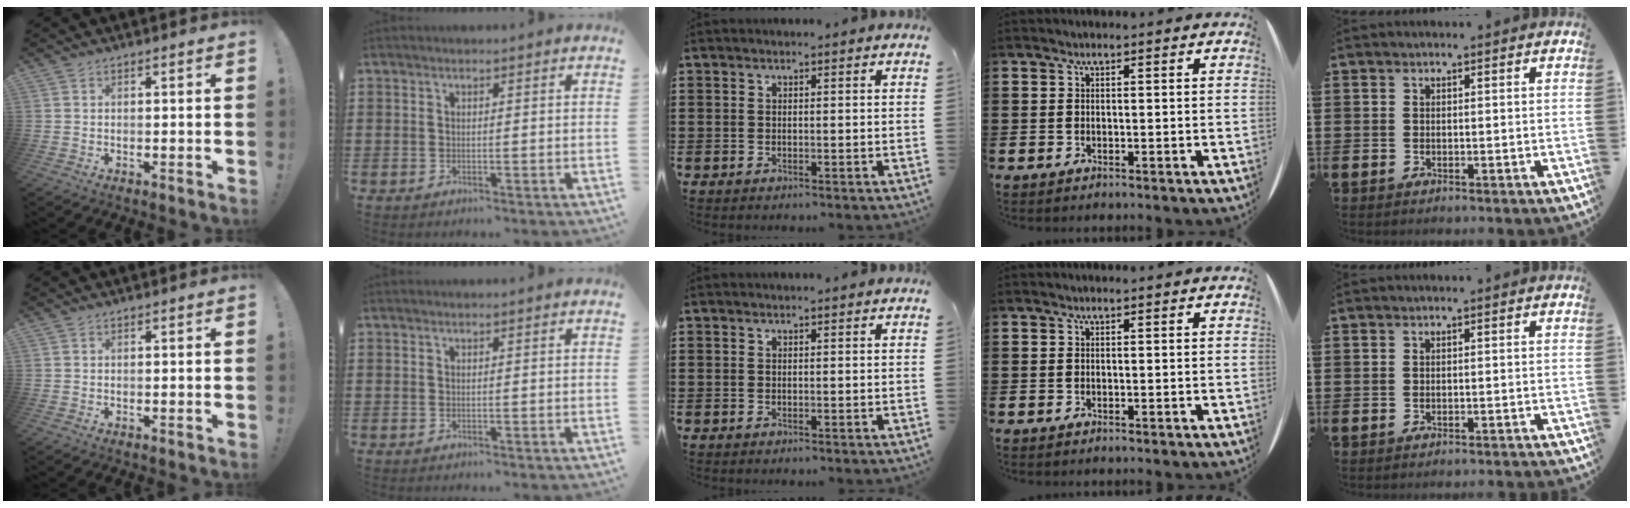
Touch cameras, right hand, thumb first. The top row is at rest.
{"little": {"total": 0.6, "force": [-0.6, -0.1, 0.0], "torque": [0.000, -0.002, -0.012]}}